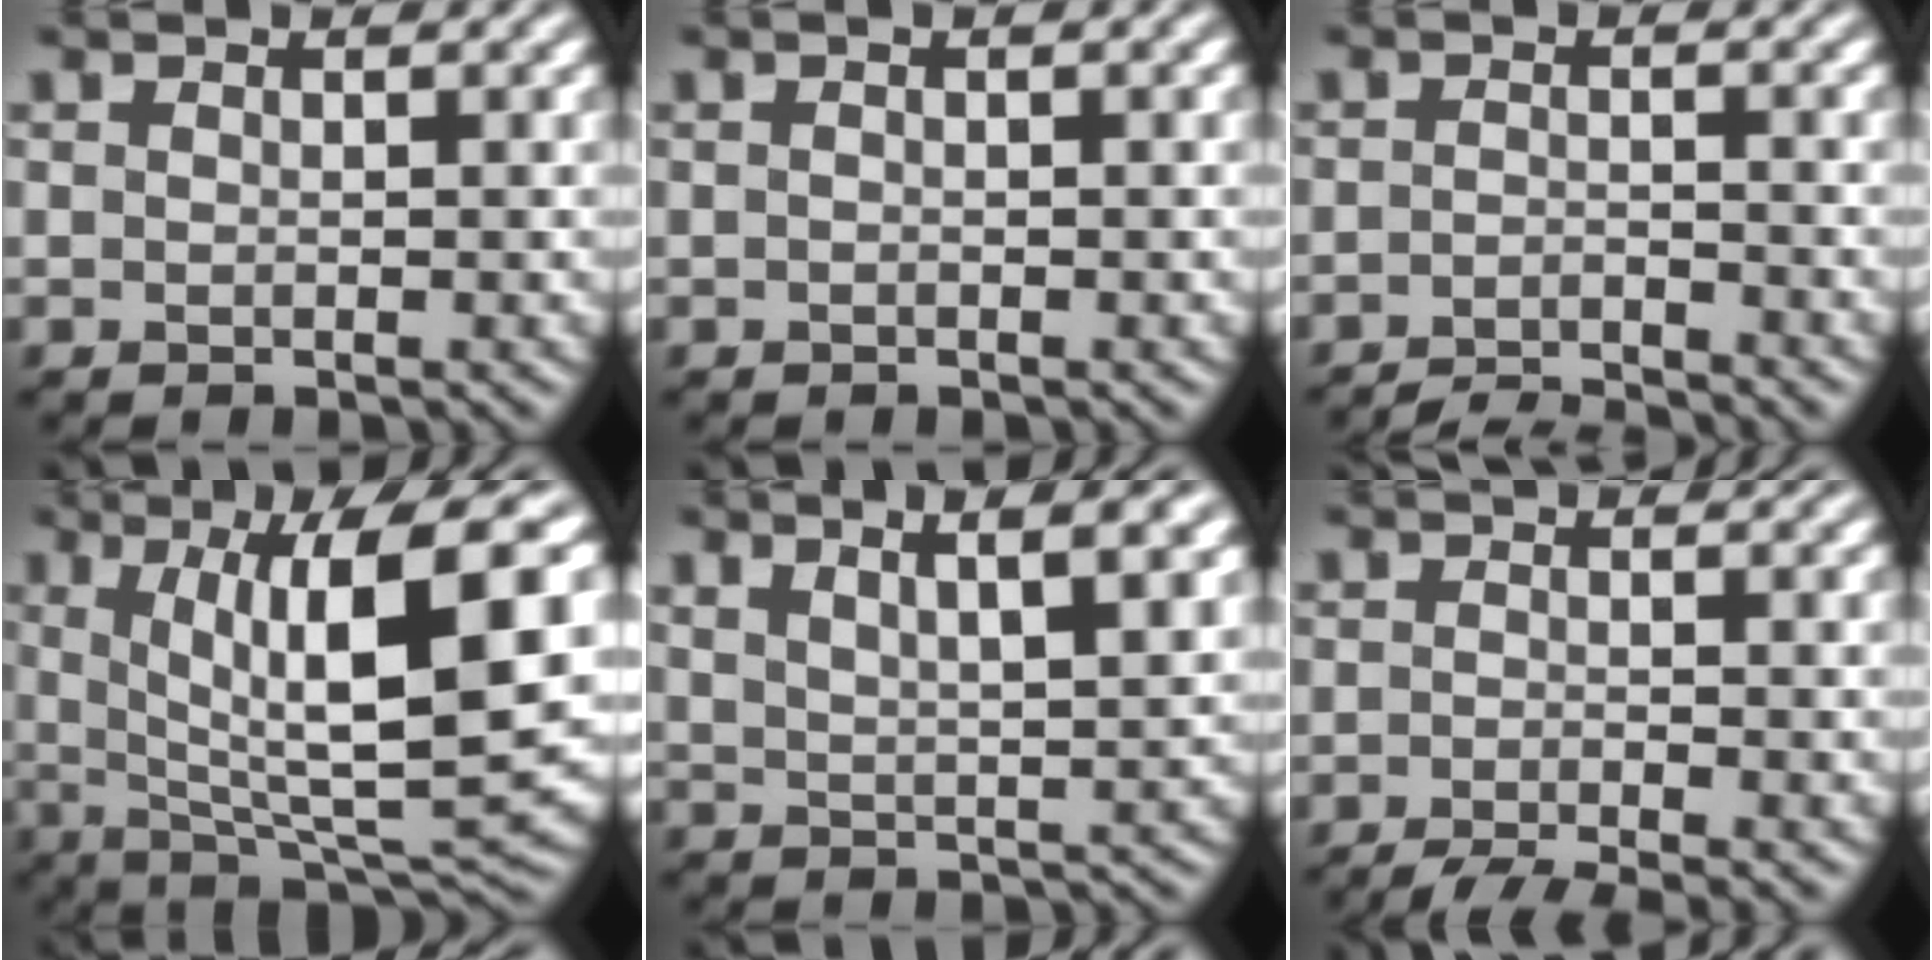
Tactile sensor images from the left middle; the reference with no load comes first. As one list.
[{"total": 1.0, "force": [0.0, 0.2, 1.0], "torque": [-0.013, -0.008, -0.008]}, {"total": 3.9, "force": [-3.7, 0.3, 1.0], "torque": [-0.015, -0.004, -0.065]}, {"total": 11.5, "force": [2.4, 2.7, 11.0], "torque": [-0.169, 0.008, 0.049]}, {"total": 5.8, "force": [4.1, 1.2, 3.9], "torque": [-0.042, 0.028, 0.049]}, {"total": 4.2, "force": [-3.2, 0.6, 2.6], "torque": [-0.035, -0.006, -0.059]}]